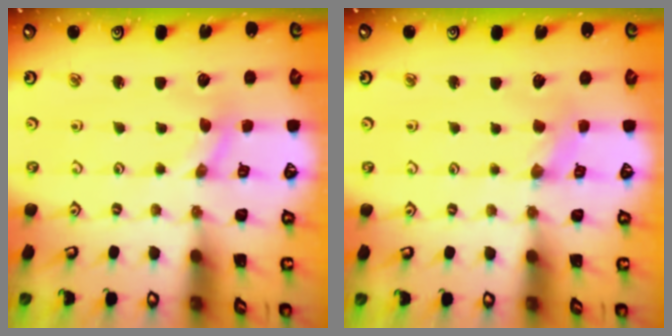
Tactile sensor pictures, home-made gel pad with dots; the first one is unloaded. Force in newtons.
{"total": 0.6, "press": 0.6, "slide": 0.1}